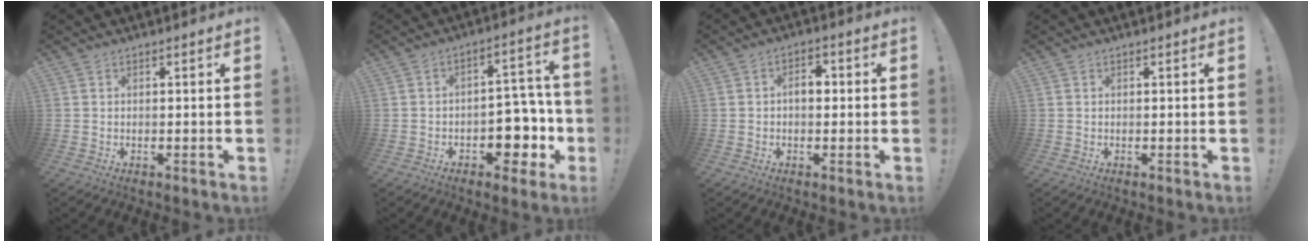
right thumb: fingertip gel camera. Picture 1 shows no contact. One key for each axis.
{"total": 11.0, "fx": -4.3, "fy": 7.6, "fz": 6.5, "tx": -0.049, "ty": 0.025, "tz": -0.065}
{"total": 4.9, "fx": -0.1, "fy": 2.9, "fz": 4.0, "tx": -0.059, "ty": 0.010, "tz": -0.007}
{"total": 0.0}